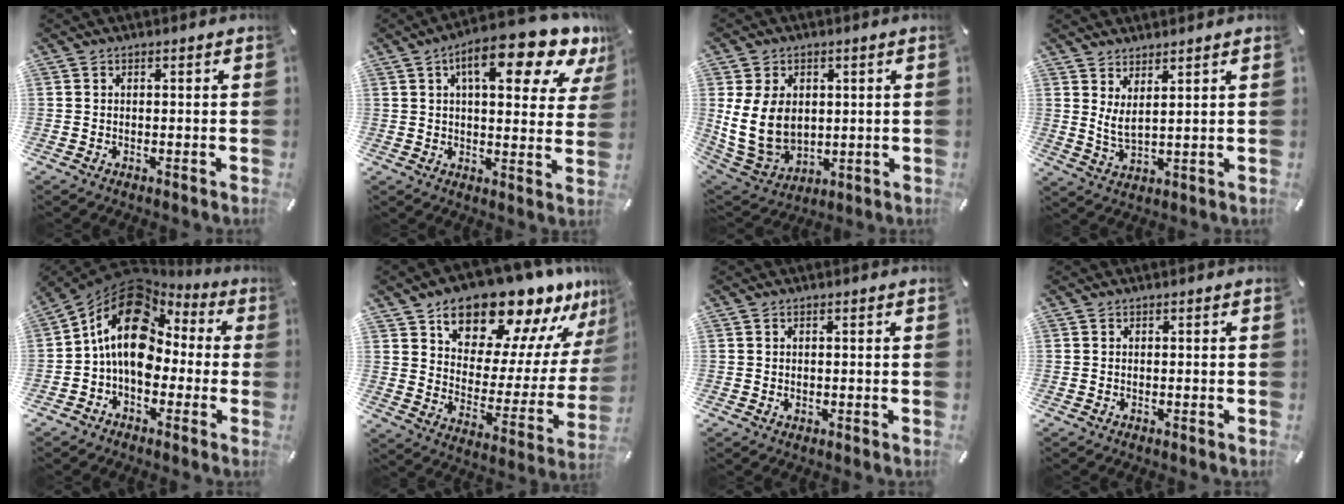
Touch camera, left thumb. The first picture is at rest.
{"total": 15.8, "force": [9.1, 5.3, 11.7], "torque": [-0.166, -0.047, 0.142]}
{"total": 12.8, "force": [1.8, 9.9, 7.9], "torque": [-0.175, -0.010, 0.033]}
{"total": 4.3, "force": [3.1, 0.7, 3.0], "torque": [-0.074, -0.018, 0.054]}
{"total": 15.3, "force": [1.5, 11.1, 10.4], "torque": [-0.199, -0.002, 0.022]}
{"total": 18.1, "force": [15.6, 7.3, 5.5], "torque": [-0.084, -0.142, 0.263]}
{"total": 0.6, "force": [0.2, 0.4, 0.5], "torque": [-0.010, 0.001, 0.003]}
{"total": 0.0}